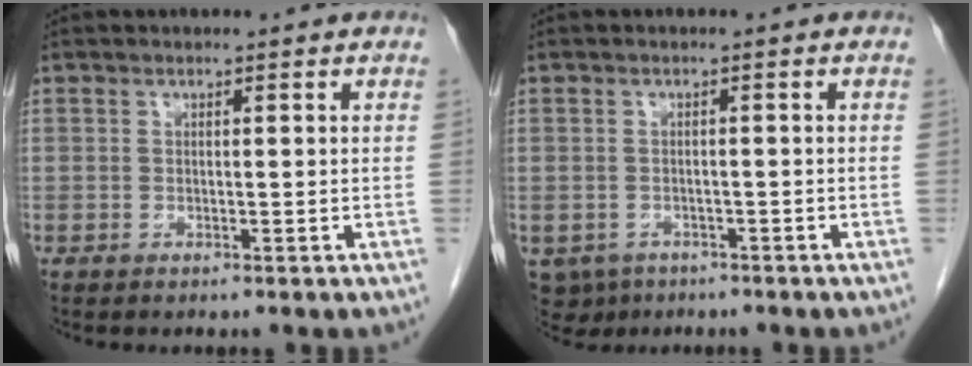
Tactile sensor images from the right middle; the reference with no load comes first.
{"total": 5.2, "force": [-3.3, 3.8, 1.2], "torque": [-0.022, -0.001, -0.048]}